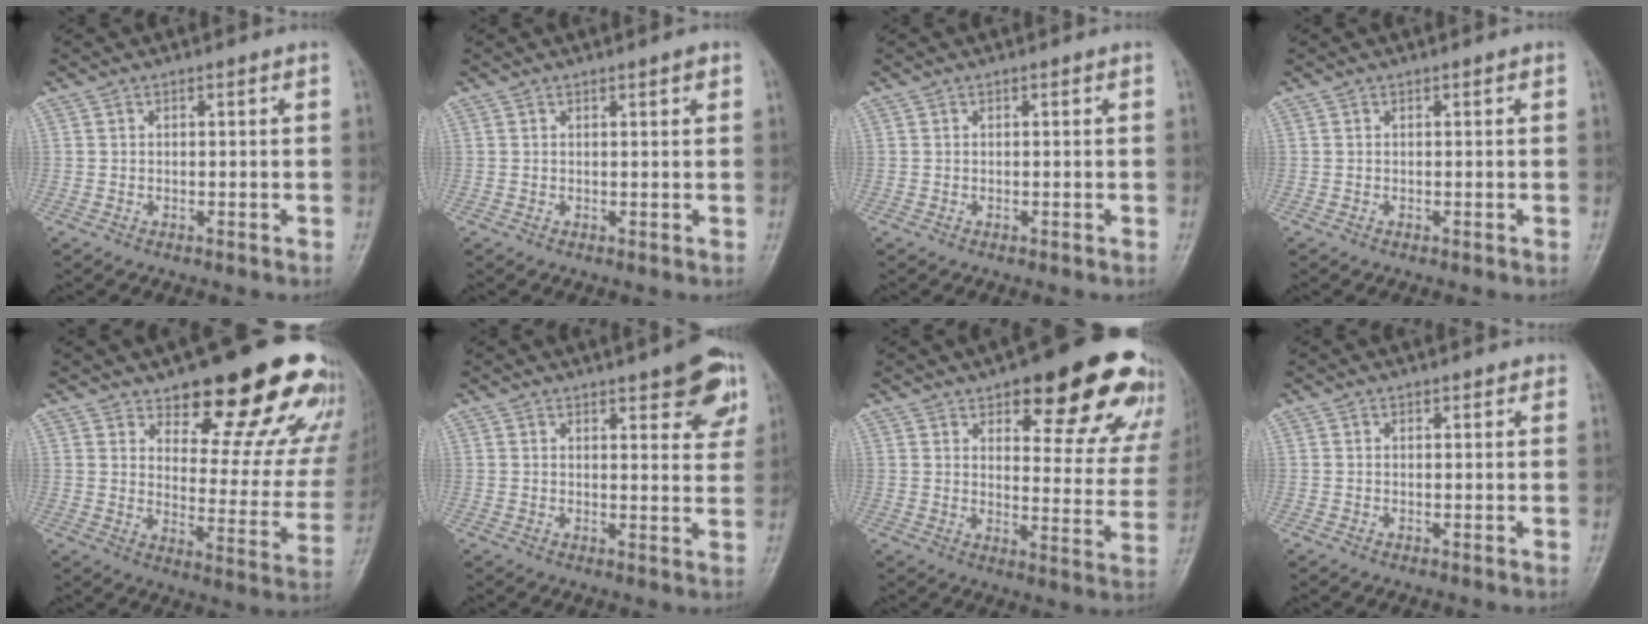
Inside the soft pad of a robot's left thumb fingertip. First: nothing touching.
{"total": 1.2, "force": [0.7, 0.3, 0.9], "torque": [-0.013, -0.002, 0.009]}
{"total": 0.0}
{"total": 0.0}
{"total": 22.7, "force": [16.4, 8.0, 13.5], "torque": [-0.127, -0.104, 0.215]}
{"total": 9.7, "force": [5.5, 3.3, 7.3], "torque": [-0.059, -0.022, 0.065]}
{"total": 22.4, "force": [14.4, 8.2, 15.1], "torque": [-0.133, -0.061, 0.175]}
{"total": 1.0, "force": [0.7, 0.6, 0.3], "torque": [0.004, -0.003, 0.004]}